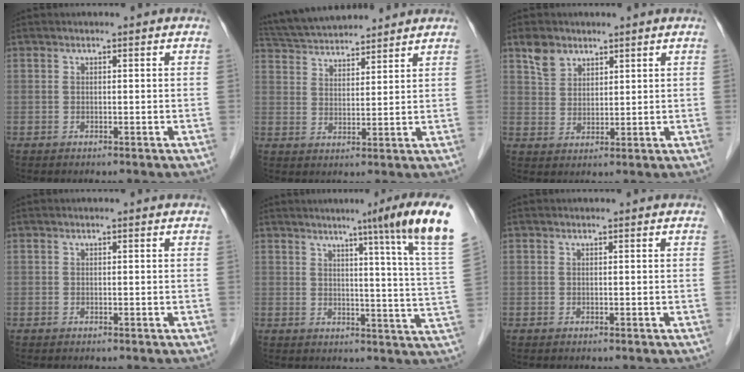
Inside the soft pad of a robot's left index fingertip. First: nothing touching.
{"total": 12.7, "force": [12.0, 2.1, 3.7], "torque": [-0.074, 0.037, 0.203]}
{"total": 4.2, "force": [3.0, 2.6, 1.2], "torque": [-0.031, 0.011, 0.066]}
{"total": 0.0}
{"total": 13.5, "force": [8.8, -2.6, 10.0], "torque": [-0.130, -0.029, 0.093]}
{"total": 0.0}